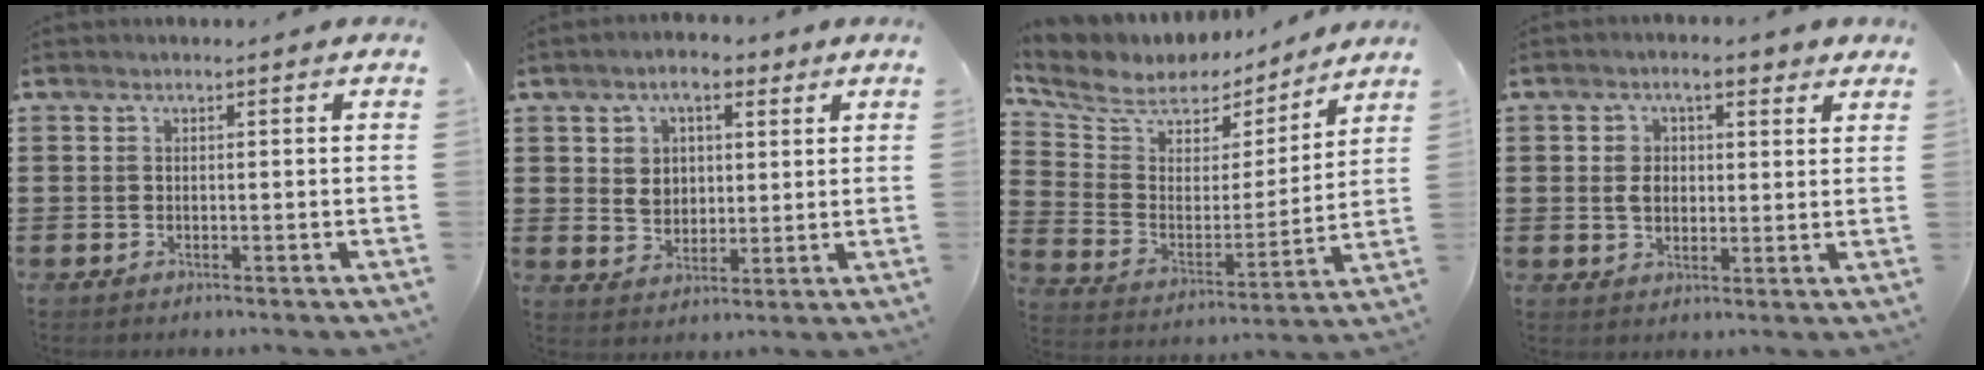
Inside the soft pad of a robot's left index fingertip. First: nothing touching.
{"total": 5.6, "force": [3.0, 4.0, 2.5], "torque": [-0.054, 0.003, 0.049]}
{"total": 7.6, "force": [6.3, 3.7, 1.8], "torque": [-0.080, -0.041, 0.109]}
{"total": 5.0, "force": [2.1, 2.9, 3.4], "torque": [-0.070, 0.009, 0.034]}